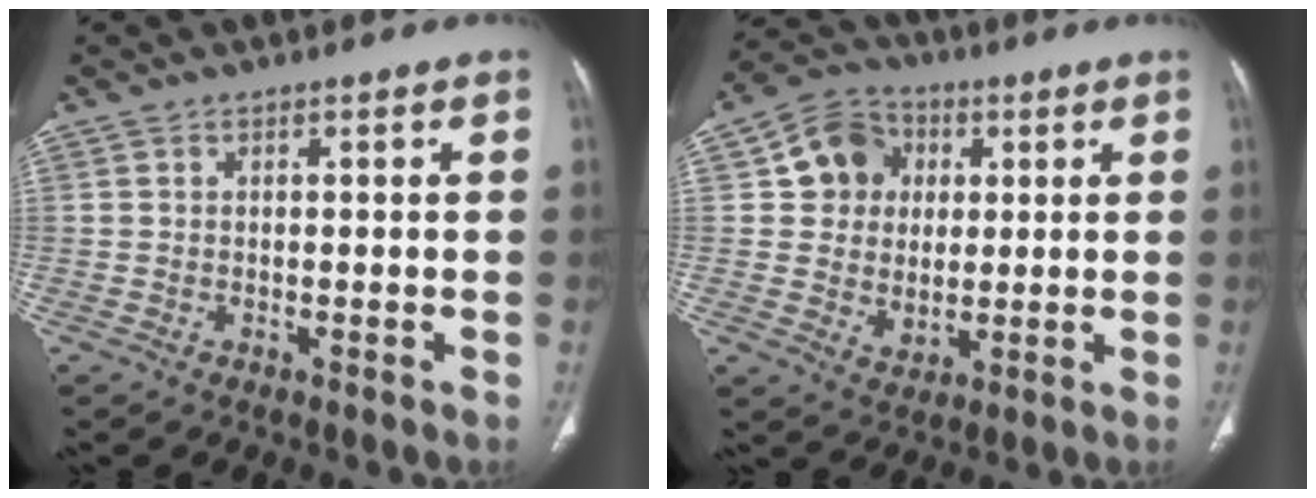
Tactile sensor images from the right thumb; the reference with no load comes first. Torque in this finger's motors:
{"motor_torque": [-0.53, 0.56, -0.02, 0.03, 0.16]}